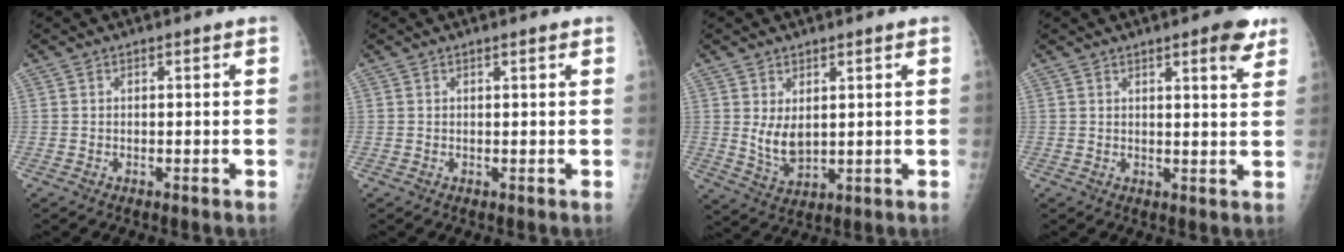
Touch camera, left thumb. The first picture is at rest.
{"total": 0.8, "force": [0.6, 0.0, 0.5], "torque": [-0.005, 0.000, 0.009]}
{"total": 5.4, "force": [1.4, 3.1, 4.3], "torque": [-0.066, -0.019, 0.039]}
{"total": 5.7, "force": [3.5, 1.2, 4.3], "torque": [-0.045, -0.016, 0.040]}